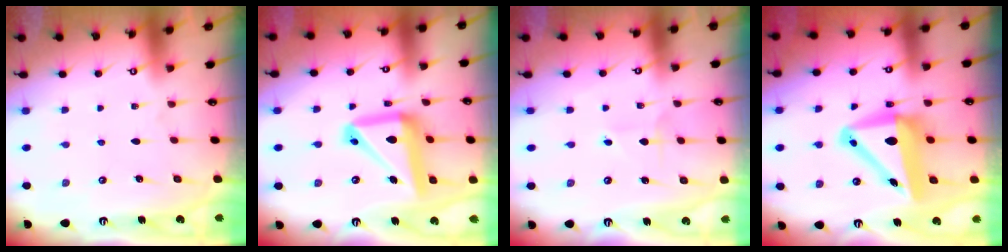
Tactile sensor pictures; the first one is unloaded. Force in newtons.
{"total": 17.3, "press": 17.2, "slide": 2.0}
{"total": 2.3, "press": 2.3, "slide": 0.2}
{"total": 12.1, "press": 11.9, "slide": 2.3}